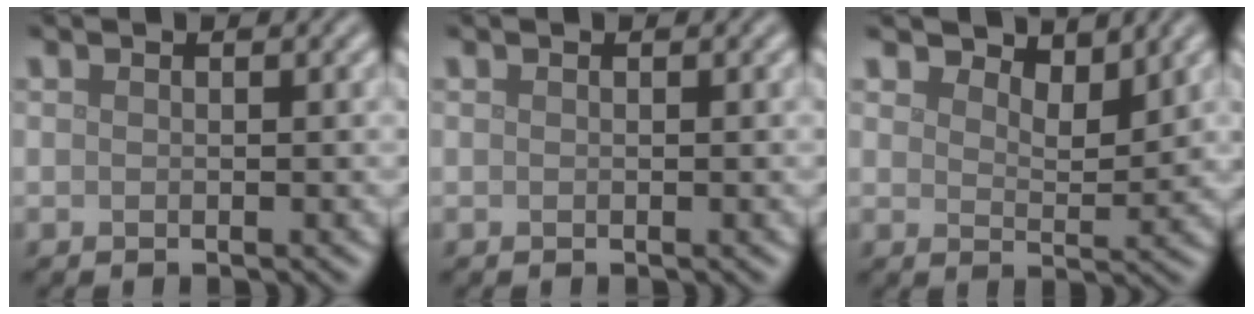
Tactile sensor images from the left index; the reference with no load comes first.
{"total": 0.0}
{"total": 3.6, "force": [3.2, 1.0, 1.1], "torque": [-0.024, -0.001, 0.047]}